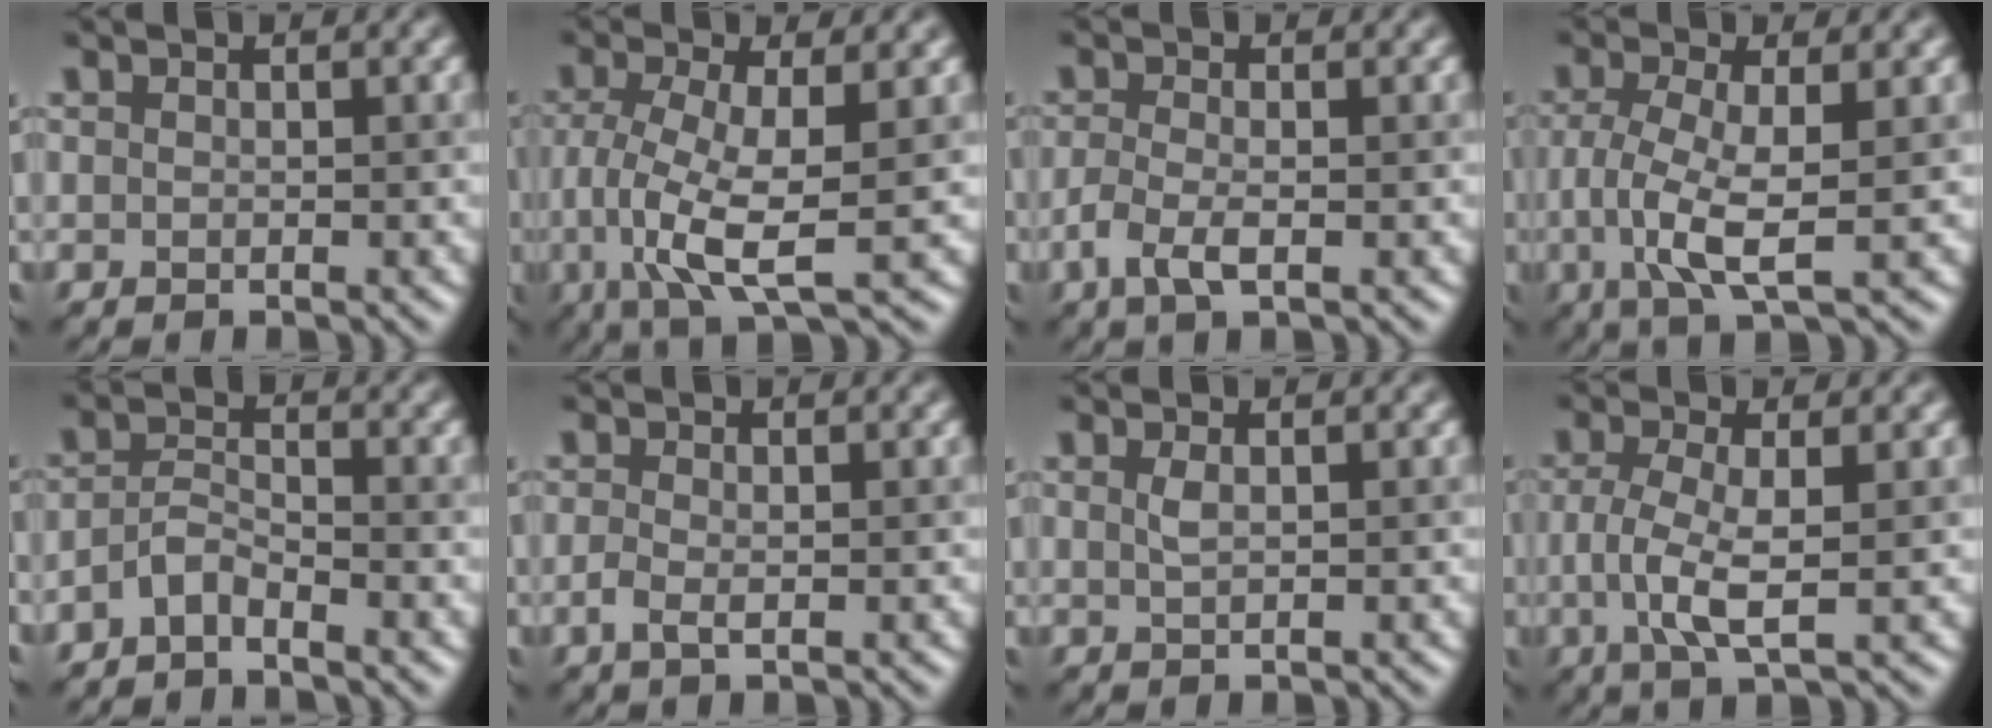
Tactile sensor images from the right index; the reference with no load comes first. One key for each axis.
{"total": 6.2, "fx": -0.5, "fy": 1.8, "fz": 5.9, "tx": -0.116, "ty": 0.001, "tz": -0.009}
{"total": 2.2, "fx": -0.8, "fy": 0.9, "fz": 1.9, "tx": -0.045, "ty": 0.003, "tz": -0.021}
{"total": 4.5, "fx": -0.2, "fy": 1.2, "fz": 4.4, "tx": -0.088, "ty": 0.001, "tz": -0.003}
{"total": 1.8, "fx": -1.5, "fy": 0.5, "fz": 0.9, "tx": -0.018, "ty": 0.011, "tz": -0.037}
{"total": 1.1, "fx": -0.1, "fy": 0.5, "fz": 1.0, "tx": -0.020, "ty": 0.003, "tz": -0.007}
{"total": 0.9, "fx": 0.6, "fy": 0.2, "fz": 0.6, "tx": -0.010, "ty": 0.010, "tz": 0.011}
{"total": 3.6, "fx": 0.0, "fy": 1.0, "fz": 3.5, "tx": -0.074, "ty": 0.003, "tz": -0.001}